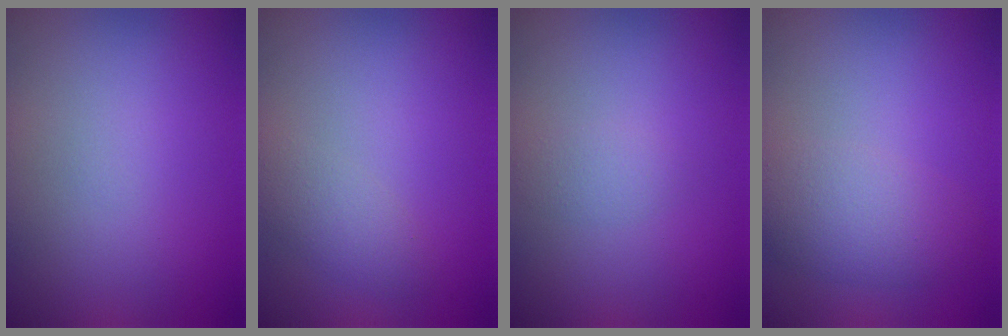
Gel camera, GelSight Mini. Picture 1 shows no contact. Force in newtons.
{"total": 1.8, "press": 1.8, "slide": 0.1}
{"total": 1.2, "press": 1.2, "slide": 0.0}
{"total": 4.1, "press": 4.1, "slide": 0.1}